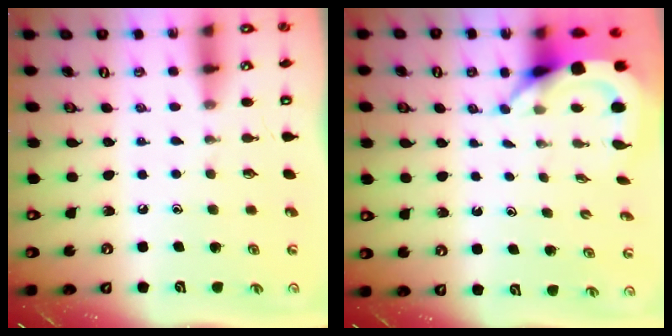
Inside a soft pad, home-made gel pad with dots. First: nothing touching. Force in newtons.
{"total": 4.8, "press": 4.8, "slide": 0.5}